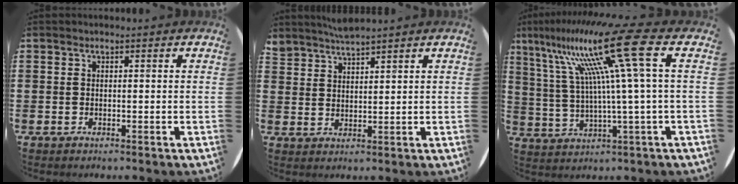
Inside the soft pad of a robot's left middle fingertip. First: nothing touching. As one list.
[{"total": 2.6, "force": [2.6, -0.3, -0.3], "torque": [-0.002, -0.004, 0.051]}, {"total": 18.8, "force": [7.2, 1.9, 17.3], "torque": [-0.344, -0.020, 0.091]}]